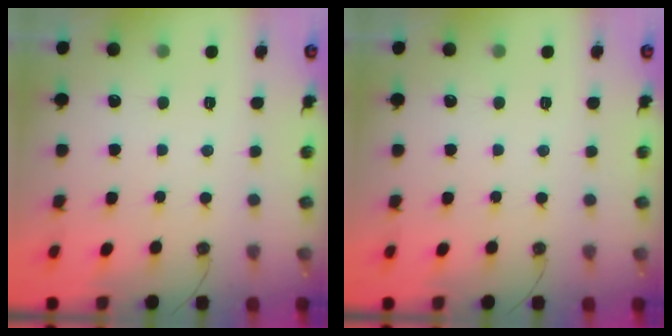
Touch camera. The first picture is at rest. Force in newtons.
{"total": 0.0}